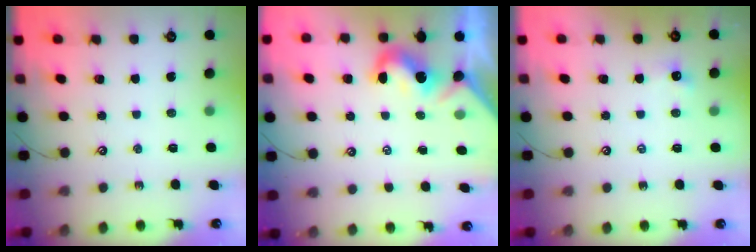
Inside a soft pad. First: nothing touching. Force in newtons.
{"total": 2.0, "press": 2.0, "slide": 0.4}
{"total": 3.0, "press": 3.0, "slide": 0.5}